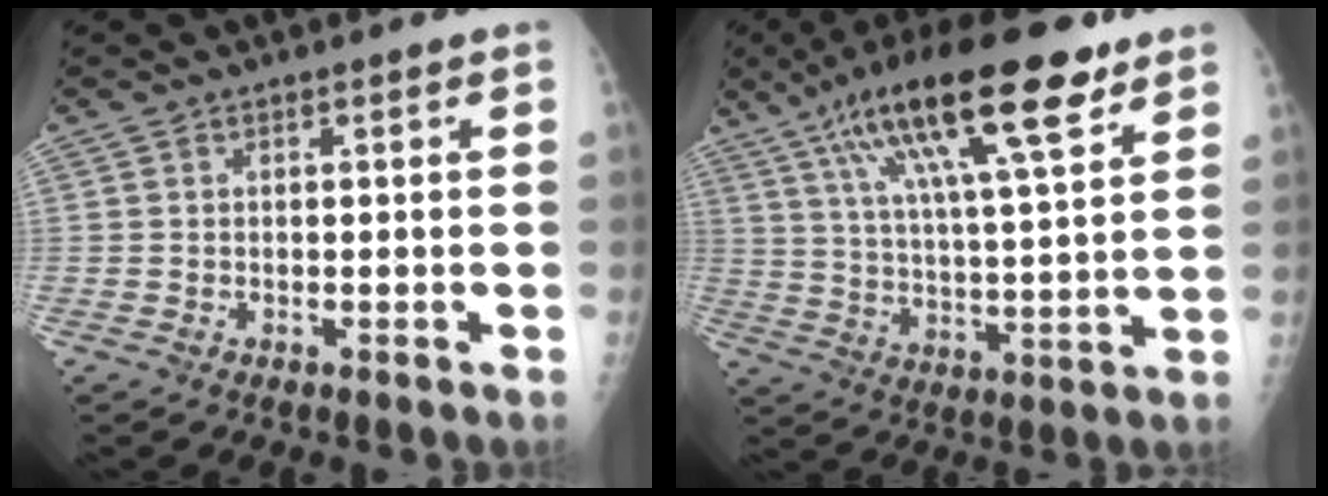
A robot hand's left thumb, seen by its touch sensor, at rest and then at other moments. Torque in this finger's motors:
{"motor_torque": [0.61, 0.16, 1.75, -1.01, 0.20]}